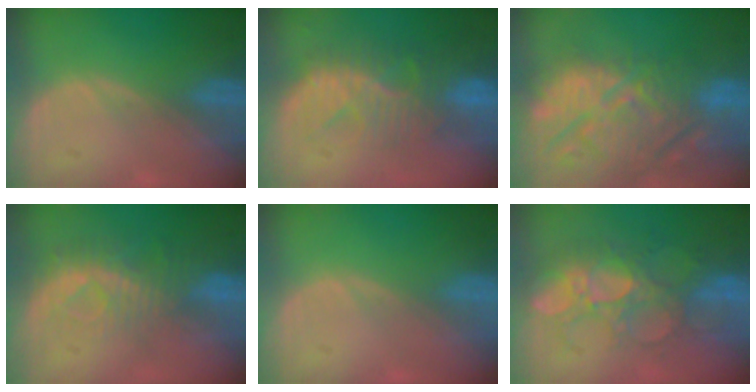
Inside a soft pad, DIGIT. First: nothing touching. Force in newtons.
{"total": 9.6, "press": 9.0, "slide": 3.3}
{"total": 15.1, "press": 12.9, "slide": 7.8}
{"total": 8.0, "press": 7.2, "slide": 3.5}
{"total": 0.0}
{"total": 9.0, "press": 8.8, "slide": 2.3}